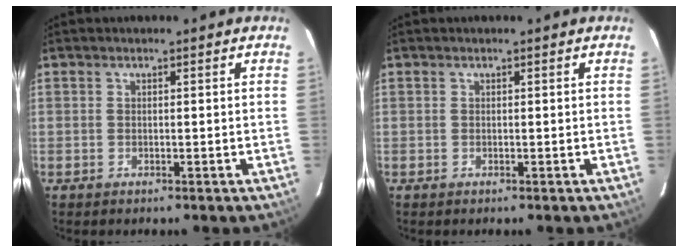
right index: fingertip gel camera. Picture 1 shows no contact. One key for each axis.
{"total": 0.0}